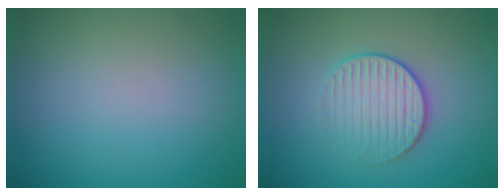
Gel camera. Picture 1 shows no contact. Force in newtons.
{"total": 3.2, "press": 2.9, "slide": 1.4}